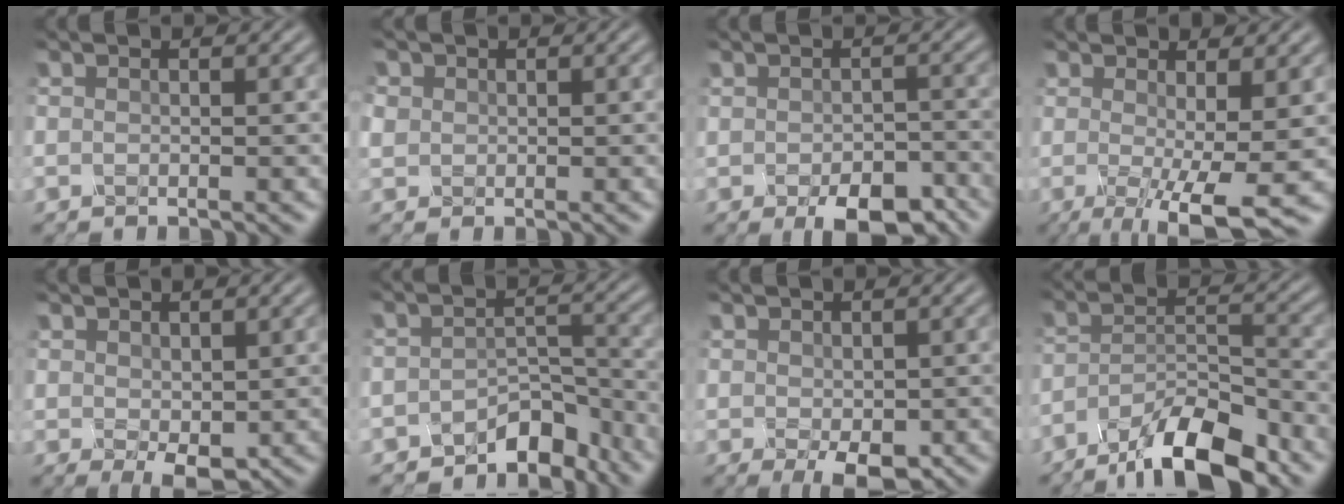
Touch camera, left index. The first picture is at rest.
{"total": 1.2, "force": [0.4, 1.1, 0.0], "torque": [-0.003, -0.003, 0.008]}
{"total": 5.0, "force": [-2.8, 2.5, 3.2], "torque": [-0.043, -0.012, -0.035]}
{"total": 7.1, "force": [-1.2, 1.6, 6.8], "torque": [-0.094, -0.016, -0.016]}
{"total": 2.4, "force": [0.5, 1.4, 1.8], "torque": [-0.035, -0.009, 0.017]}
{"total": 4.8, "force": [-4.0, 2.2, 1.7], "torque": [-0.011, -0.002, -0.066]}
{"total": 2.6, "force": [-0.7, 1.4, 2.0], "torque": [-0.036, -0.009, -0.002]}
{"total": 7.9, "force": [-5.9, 1.9, 4.8], "torque": [-0.083, 0.001, -0.104]}